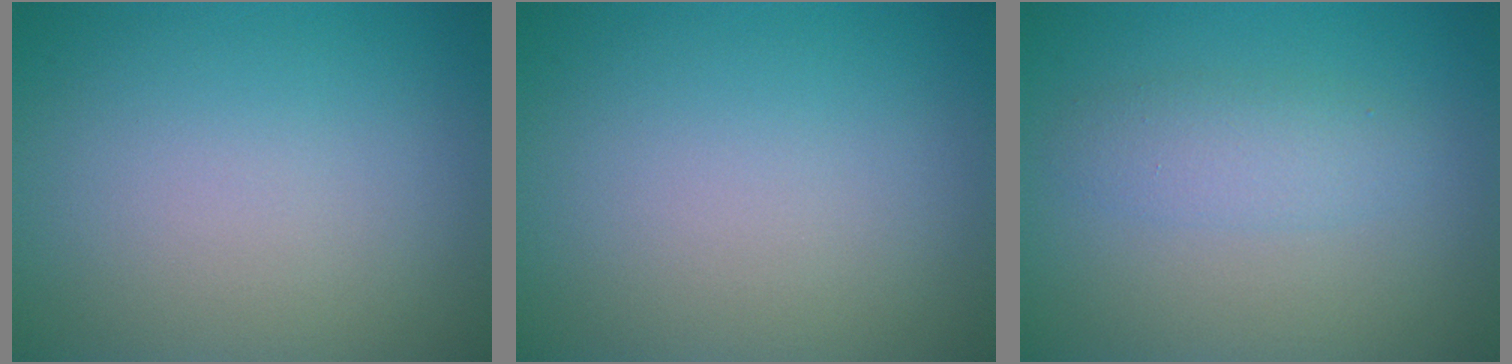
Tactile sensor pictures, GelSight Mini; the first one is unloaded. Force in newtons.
{"total": 0.0}
{"total": 2.3, "press": 2.3, "slide": 0.1}